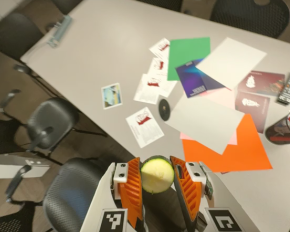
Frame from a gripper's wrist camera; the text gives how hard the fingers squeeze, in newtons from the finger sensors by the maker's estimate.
{"total": 11.2, "left": 11.2, "right": 11.2}